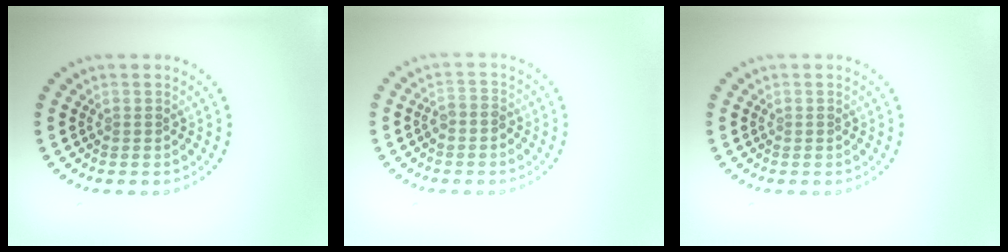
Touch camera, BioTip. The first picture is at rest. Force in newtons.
{"total": 1.5, "press": 1.3, "slide": 0.8}
{"total": 0.0}